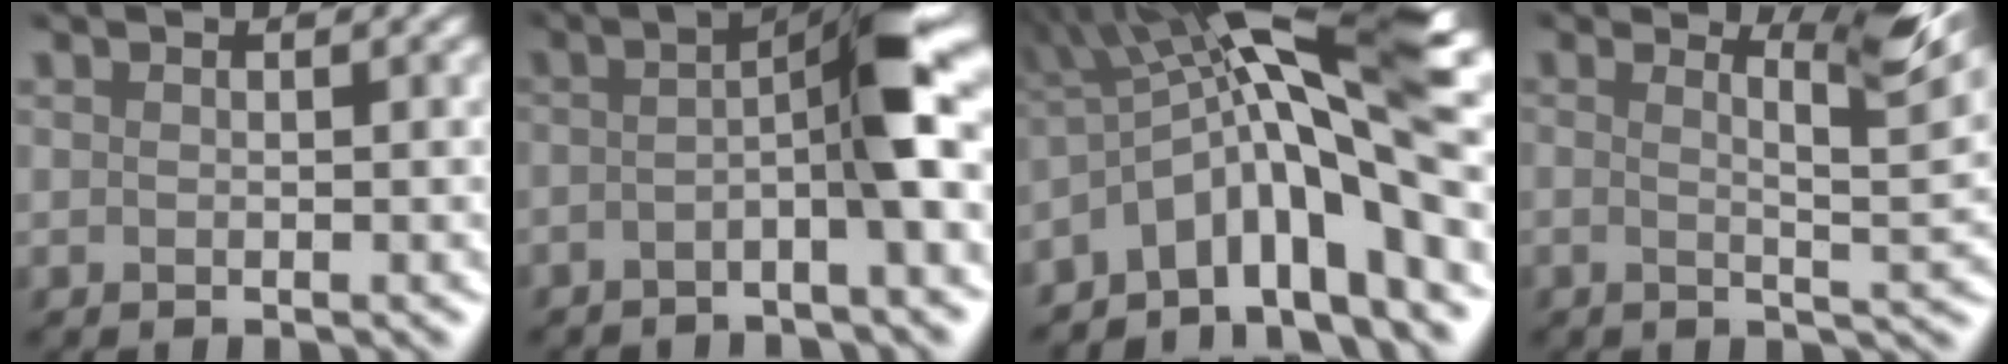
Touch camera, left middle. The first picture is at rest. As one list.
[{"total": 6.2, "force": [-1.2, 0.8, 6.0], "torque": [-0.090, 0.023, -0.035]}, {"total": 11.6, "force": [-1.4, 2.4, 11.2], "torque": [-0.183, 0.021, -0.022]}, {"total": 5.3, "force": [2.2, 0.6, 4.8], "torque": [-0.062, 0.012, 0.031]}]